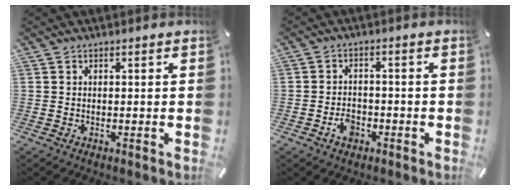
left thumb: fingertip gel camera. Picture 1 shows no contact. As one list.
[{"total": 4.2, "force": [-2.0, 3.0, 2.0], "torque": [-0.039, 0.006, -0.037]}]